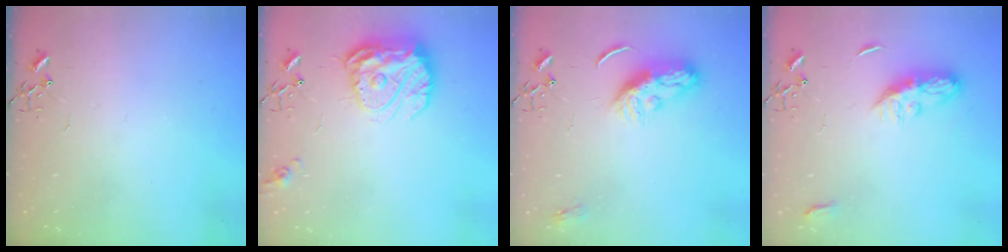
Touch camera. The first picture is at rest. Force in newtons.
{"total": 17.1, "press": 17.0, "slide": 1.5}
{"total": 8.8, "press": 8.8, "slide": 0.5}
{"total": 8.2, "press": 8.1, "slide": 0.6}